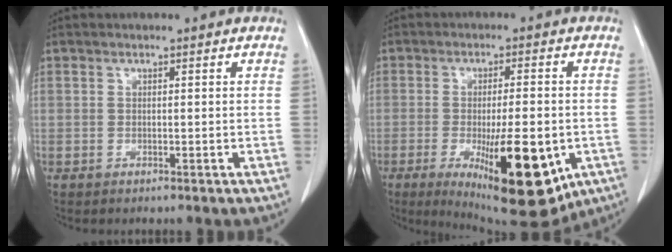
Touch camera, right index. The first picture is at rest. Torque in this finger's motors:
{"motor_torque": [1.98, -0.15, 0.83, 0.21]}